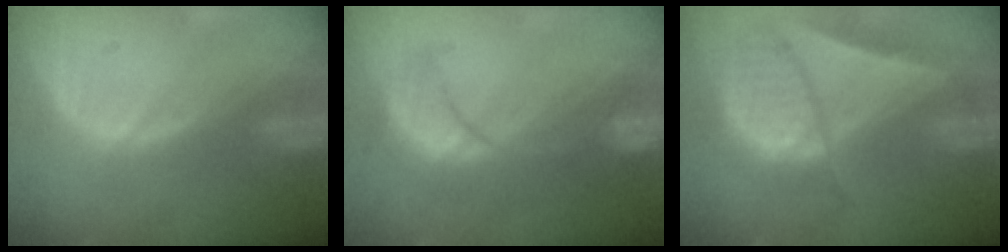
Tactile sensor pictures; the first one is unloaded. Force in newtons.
{"total": 8.3, "press": 8.2, "slide": 1.1}
{"total": 9.4, "press": 8.1, "slide": 4.8}